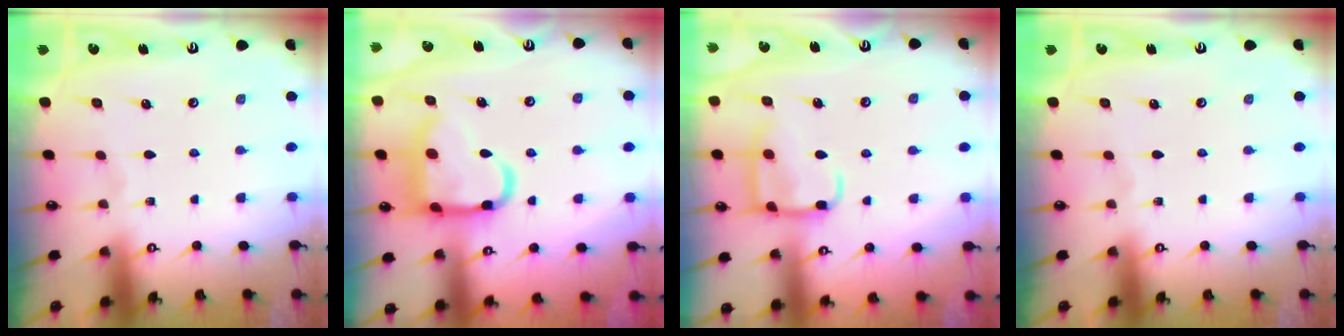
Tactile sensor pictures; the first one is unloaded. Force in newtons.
{"total": 16.9, "press": 16.8, "slide": 1.8}
{"total": 12.4, "press": 12.4, "slide": 1.1}
{"total": 0.0}